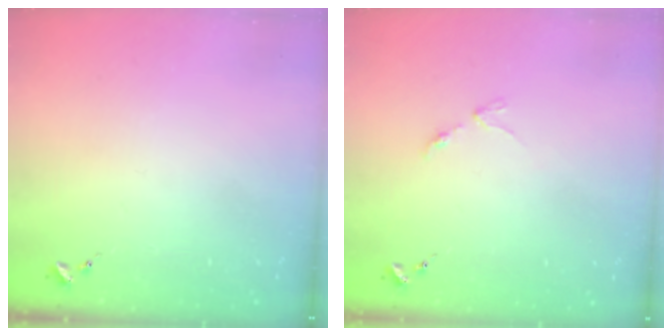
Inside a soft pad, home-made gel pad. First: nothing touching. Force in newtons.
{"total": 2.8, "press": 2.8, "slide": 0.5}